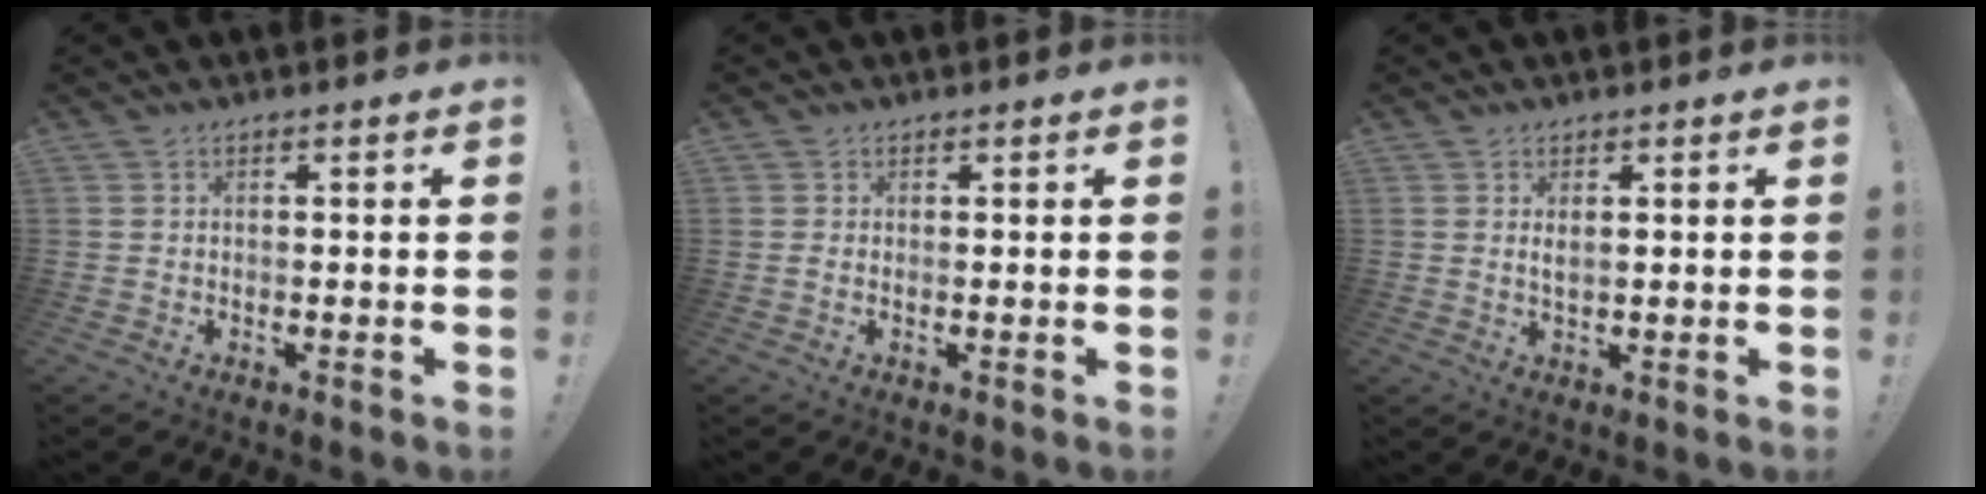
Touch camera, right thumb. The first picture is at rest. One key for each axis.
{"total": 0.6, "fx": 0.4, "fy": 0.3, "fz": 0.3, "tx": 0.002, "ty": -0.003, "tz": 0.007}
{"total": 1.8, "fx": 0.8, "fy": 0.5, "fz": 1.6, "tx": -0.025, "ty": -0.003, "tz": 0.011}